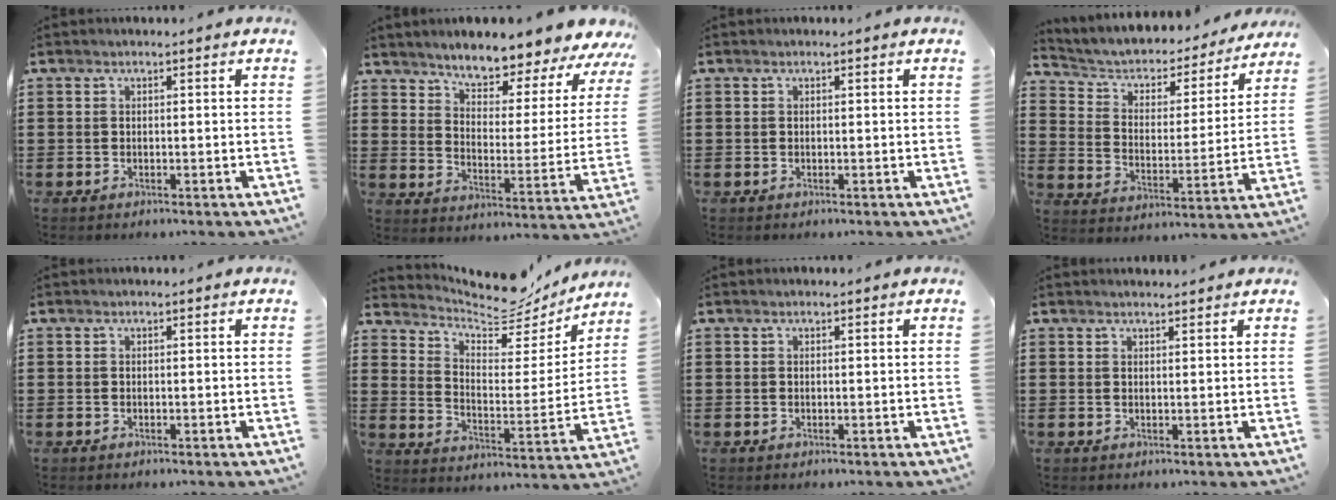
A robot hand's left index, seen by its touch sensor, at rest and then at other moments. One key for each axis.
{"total": 6.4, "fx": 6.2, "fy": 0.7, "fz": 1.6, "tx": -0.048, "ty": -0.058, "tz": 0.100}
{"total": 0.0}
{"total": 3.7, "fx": 3.0, "fy": 2.0, "fz": 0.8, "tx": -0.038, "ty": -0.027, "tz": 0.040}
{"total": 0.0}
{"total": 7.7, "fx": 7.3, "fy": 1.9, "fz": 1.8, "tx": -0.055, "ty": -0.057, "tz": 0.126}
{"total": 0.0}
{"total": 1.1, "fx": 1.1, "fy": 0.1, "fz": 0.1, "tx": -0.005, "ty": -0.001, "tz": 0.021}